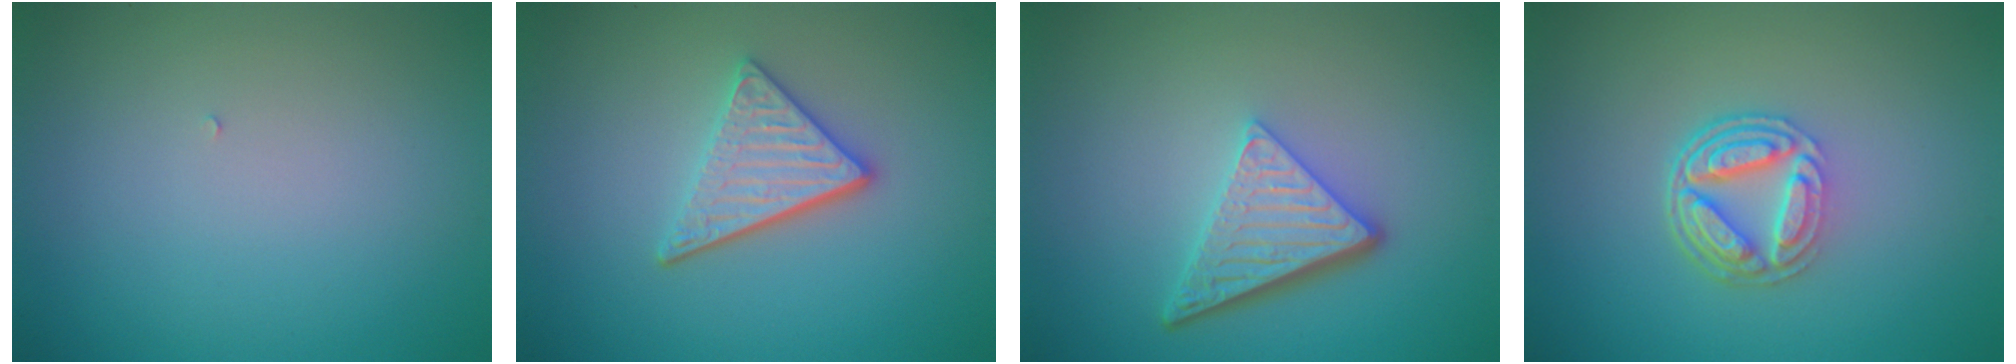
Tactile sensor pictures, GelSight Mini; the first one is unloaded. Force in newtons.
{"total": 3.6, "press": 3.0, "slide": 1.9}
{"total": 4.8, "press": 3.4, "slide": 3.4}
{"total": 4.8, "press": 3.5, "slide": 3.3}